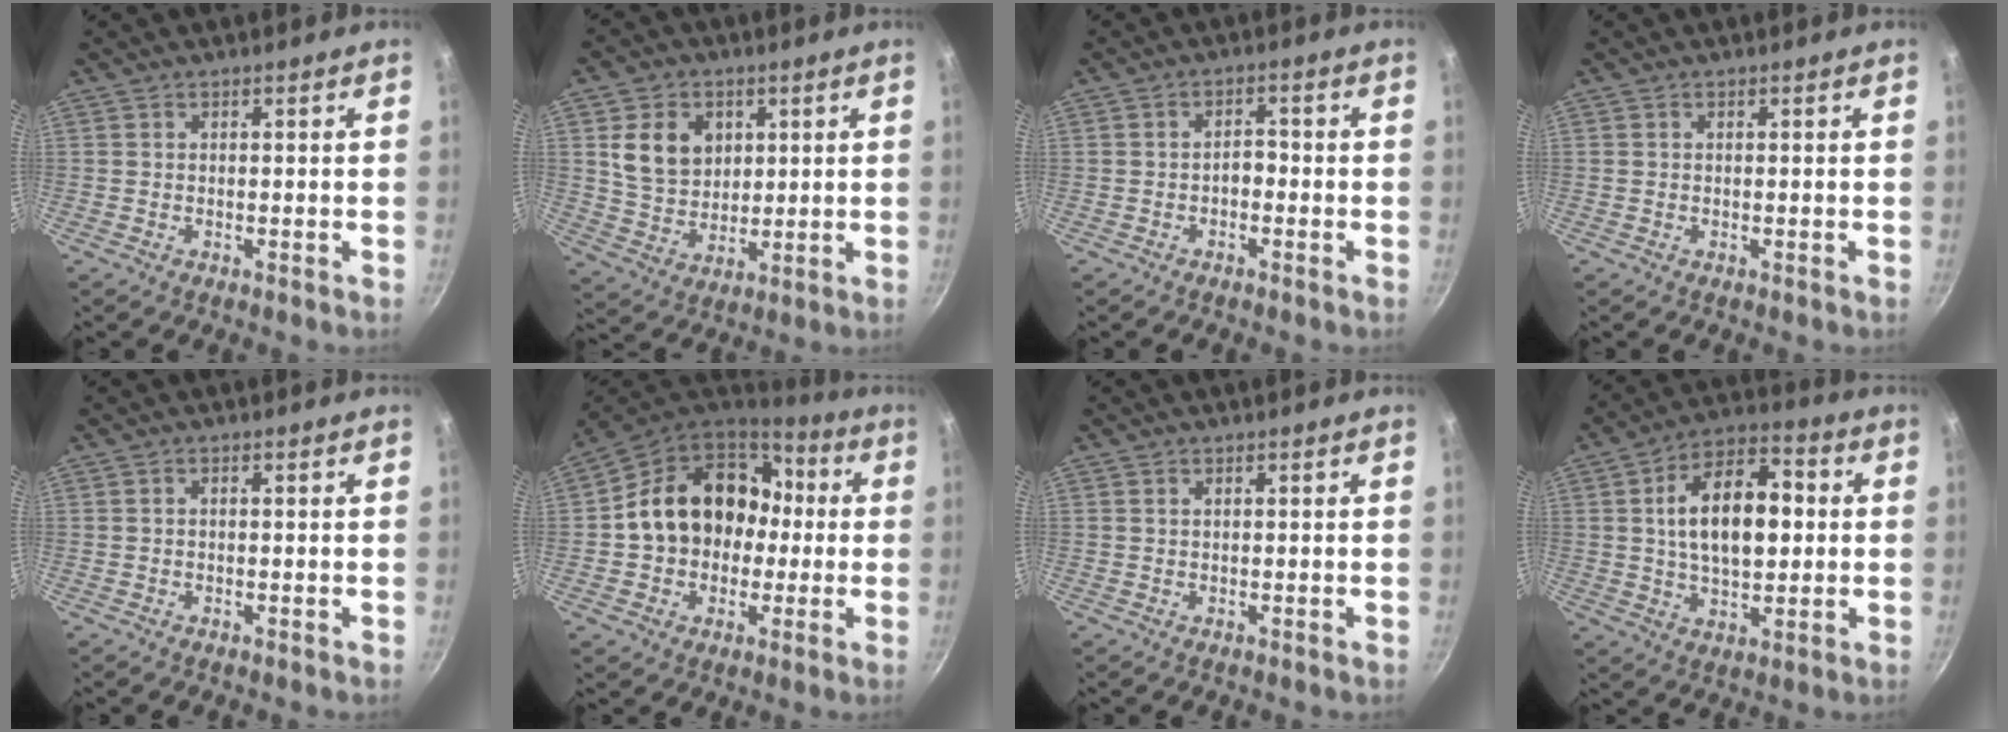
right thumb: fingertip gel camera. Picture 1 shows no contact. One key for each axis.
{"total": 10.7, "fx": 3.2, "fy": 8.5, "fz": 5.7, "tx": -0.066, "ty": -0.014, "tz": 0.069}
{"total": 2.4, "fx": -0.9, "fy": 1.5, "fz": 1.6, "tx": -0.013, "ty": 0.014, "tz": -0.020}
{"total": 0.0}
{"total": 0.0}
{"total": 18.8, "fx": -0.6, "fy": 14.7, "fz": 11.6, "tx": -0.152, "ty": 0.046, "tz": -0.012}
{"total": 0.0}
{"total": 16.1, "fx": 1.9, "fy": 8.9, "fz": 13.3, "tx": -0.196, "ty": 0.017, "tz": 0.026}